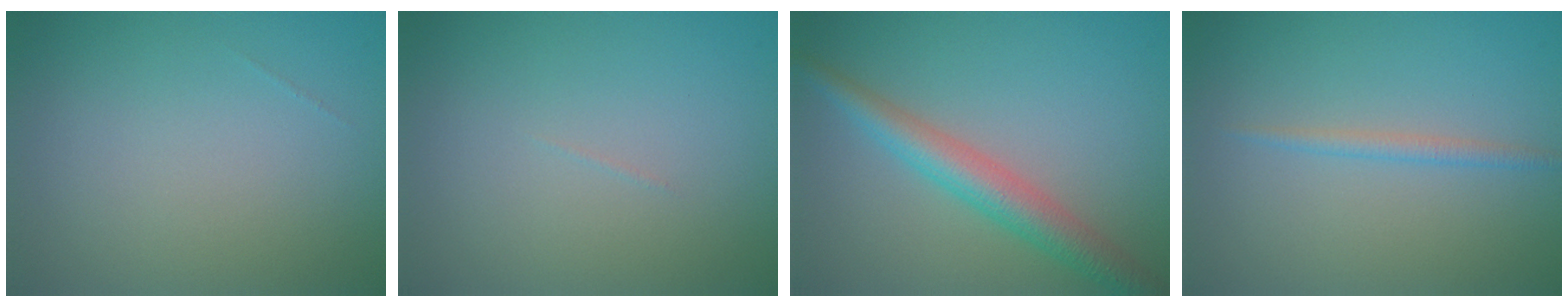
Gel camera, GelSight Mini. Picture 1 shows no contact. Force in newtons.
{"total": 0.0}
{"total": 4.2, "press": 4.2, "slide": 0.1}
{"total": 1.2, "press": 1.2, "slide": 0.1}